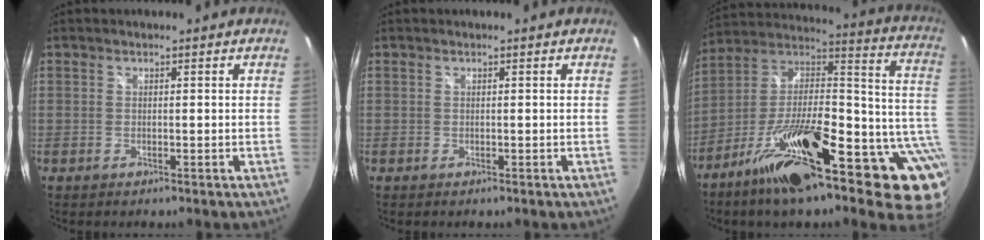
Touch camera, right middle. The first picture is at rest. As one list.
[{"total": 0.0}, {"total": 30.2, "force": [-12.2, 12.1, 24.9], "torque": [-0.354, 0.017, -0.196]}]